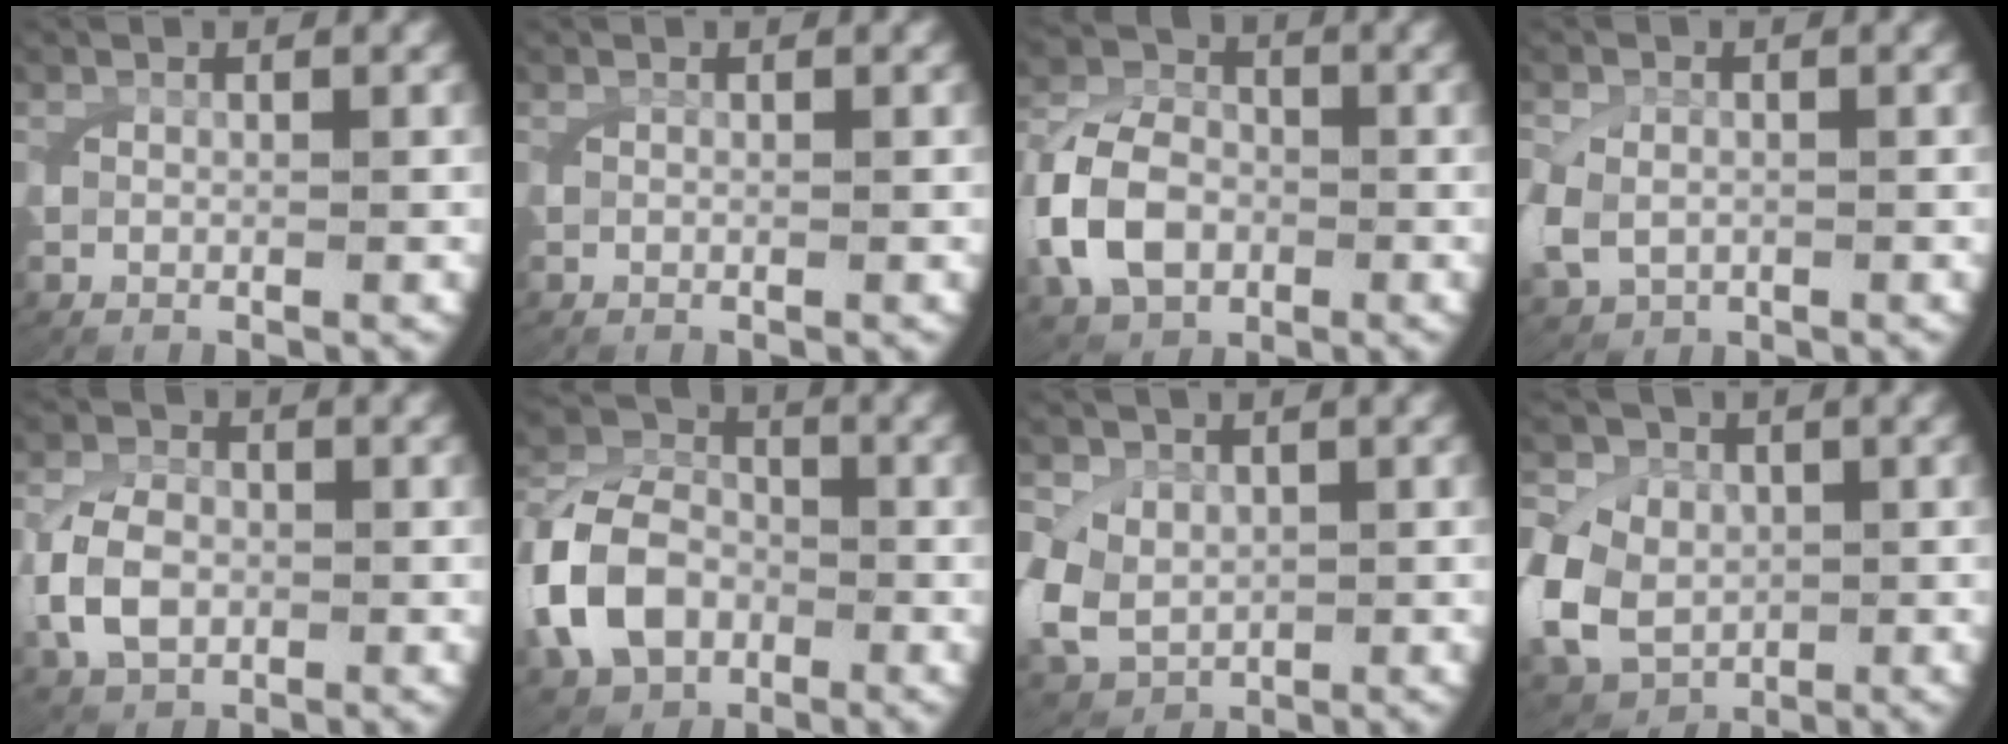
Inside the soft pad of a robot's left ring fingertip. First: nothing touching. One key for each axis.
{"total": 0.0}
{"total": 6.7, "fx": -1.3, "fy": 5.5, "fz": 3.7, "tx": -0.080, "ty": -0.008, "tz": -0.017}
{"total": 2.3, "fx": -0.4, "fy": 1.9, "fz": 1.2, "tx": -0.044, "ty": -0.013, "tz": 0.006}
{"total": 4.0, "fx": -0.6, "fy": 3.0, "fz": 2.5, "tx": -0.065, "ty": -0.004, "tz": -0.002}
{"total": 8.6, "fx": -1.4, "fy": 7.3, "fz": 4.4, "tx": -0.098, "ty": -0.015, "tz": -0.022}
{"total": 6.3, "fx": -1.1, "fy": 5.6, "fz": 2.8, "tx": -0.087, "ty": -0.039, "tz": 0.004}
{"total": 10.1, "fx": -1.8, "fy": 9.1, "fz": 4.0, "tx": -0.120, "ty": -0.055, "tz": -0.011}